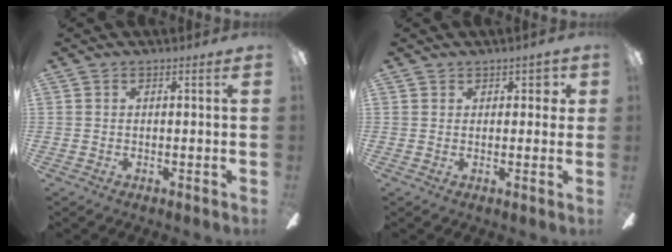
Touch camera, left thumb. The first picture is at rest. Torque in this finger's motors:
{"motor_torque": [0.20, 0.18, -0.06, -0.02, -0.02]}